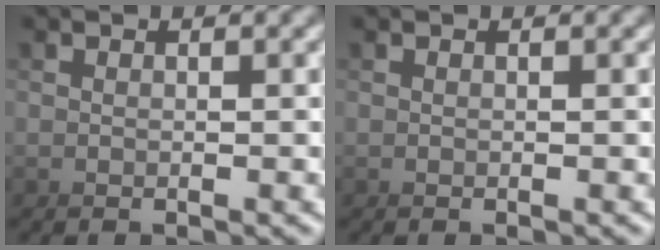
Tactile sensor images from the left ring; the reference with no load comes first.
{"total": 0.0}